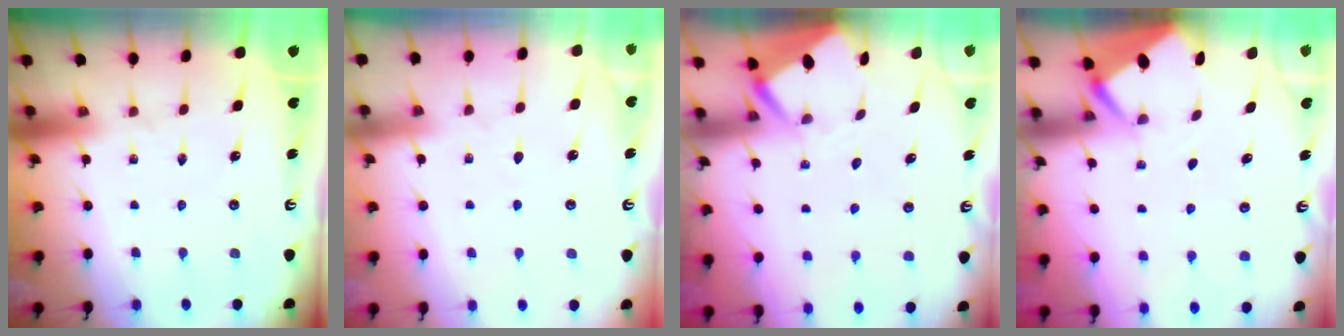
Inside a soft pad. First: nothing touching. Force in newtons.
{"total": 4.2, "press": 4.1, "slide": 0.5}
{"total": 3.8, "press": 3.8, "slide": 0.3}
{"total": 2.6, "press": 2.6, "slide": 0.4}